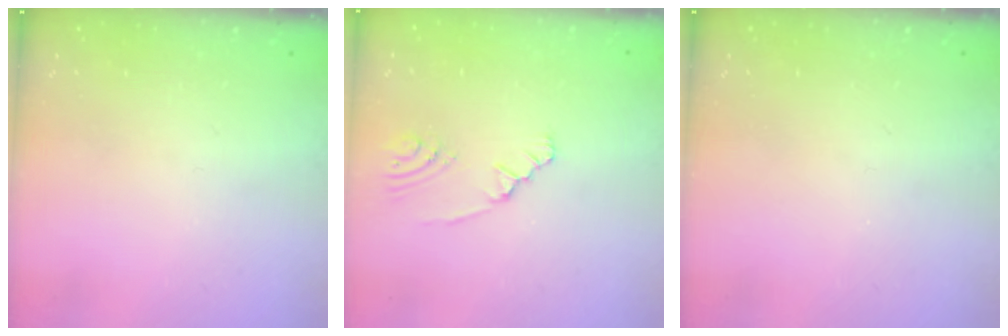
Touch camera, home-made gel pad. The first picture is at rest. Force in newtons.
{"total": 2.5, "press": 2.2, "slide": 1.1}
{"total": 0.0}